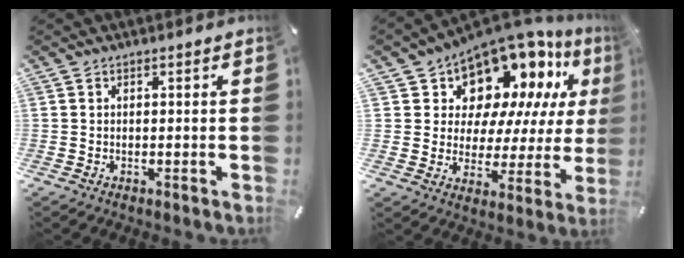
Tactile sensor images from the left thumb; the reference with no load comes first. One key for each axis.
{"total": 13.9, "fx": 10.6, "fy": 7.9, "fz": 4.4, "tx": -0.084, "ty": -0.097, "tz": 0.187}